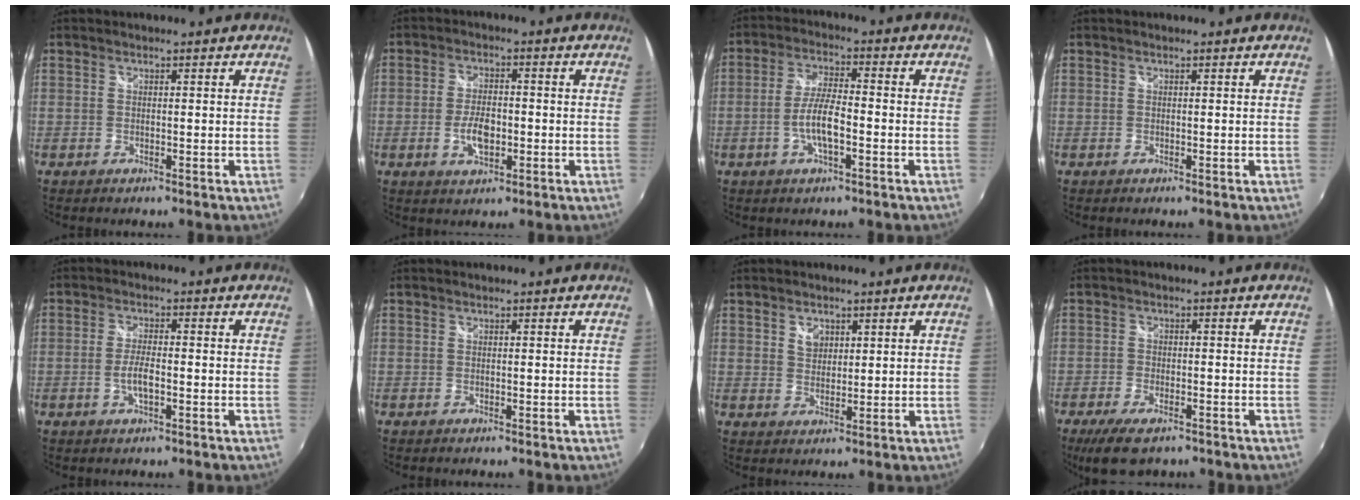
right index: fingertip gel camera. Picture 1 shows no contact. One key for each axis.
{"total": 6.1, "fx": -1.6, "fy": 3.1, "fz": 4.9, "tx": -0.101, "ty": -0.001, "tz": -0.027}
{"total": 7.1, "fx": -2.3, "fy": 1.9, "fz": 6.5, "tx": -0.130, "ty": 0.002, "tz": -0.045}
{"total": 0.0}
{"total": 4.0, "fx": -1.3, "fy": 1.2, "fz": 3.6, "tx": -0.076, "ty": -0.002, "tz": -0.024}
{"total": 0.0}
{"total": 3.0, "fx": 1.5, "fy": 2.3, "fz": 1.2, "tx": -0.012, "ty": 0.004, "tz": 0.027}
{"total": 8.2, "fx": -5.9, "fy": 3.4, "fz": 4.6, "tx": -0.114, "ty": -0.021, "tz": -0.100}